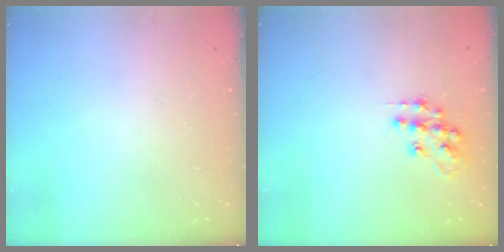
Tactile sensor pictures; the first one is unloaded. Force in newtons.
{"total": 11.5, "press": 11.5, "slide": 0.7}